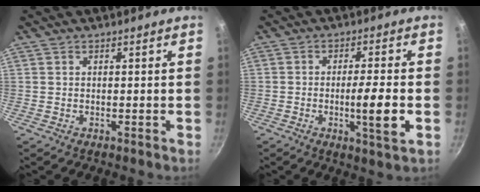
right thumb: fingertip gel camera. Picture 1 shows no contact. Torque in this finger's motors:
{"motor_torque": [2.65, 1.20, 1.41, -1.37, 0.49]}